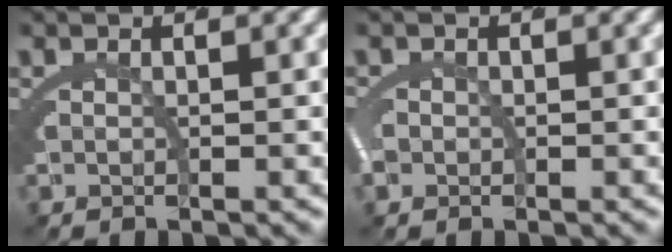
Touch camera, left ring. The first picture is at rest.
{"total": 0.6, "force": [-0.3, 0.4, 0.4], "torque": [-0.016, -0.002, -0.005]}